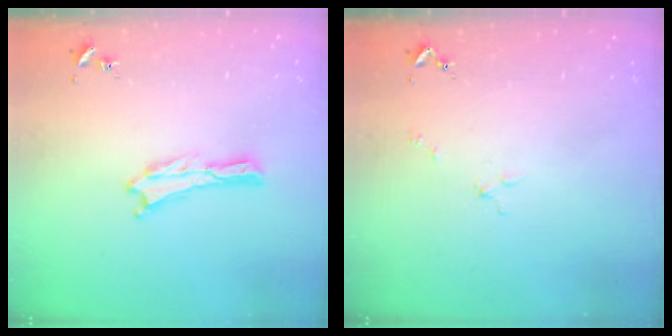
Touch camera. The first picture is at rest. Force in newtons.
{"total": 1.7, "press": 1.7, "slide": 0.3}